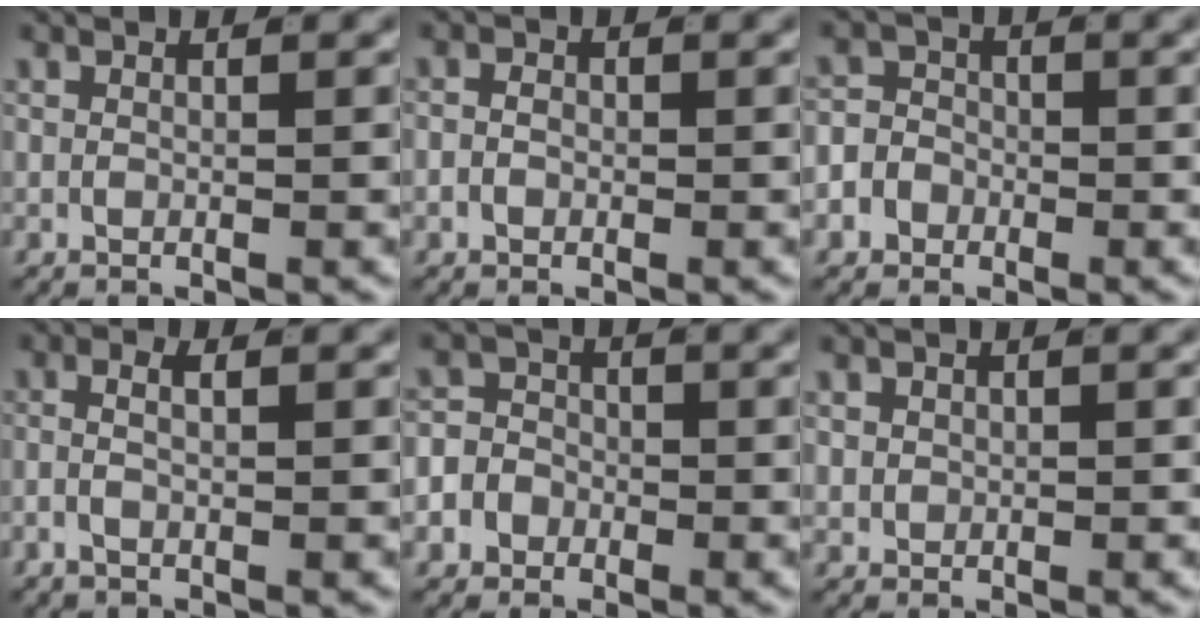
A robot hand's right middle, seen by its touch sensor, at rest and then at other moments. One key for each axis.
{"total": 1.4, "fx": -0.4, "fy": 1.2, "fz": 0.6, "tx": -0.013, "ty": 0.001, "tz": -0.009}
{"total": 4.8, "fx": -1.5, "fy": 4.3, "fz": 1.2, "tx": -0.015, "ty": -0.001, "tz": -0.037}
{"total": 2.0, "fx": -0.7, "fy": 0.5, "fz": 1.8, "tx": -0.036, "ty": 0.001, "tz": -0.015}
{"total": 6.5, "fx": -1.7, "fy": 6.0, "fz": 1.9, "tx": -0.032, "ty": -0.007, "tz": -0.042}
{"total": 1.2, "fx": 0.5, "fy": 1.0, "fz": 0.5, "tx": -0.018, "ty": -0.006, "tz": 0.015}